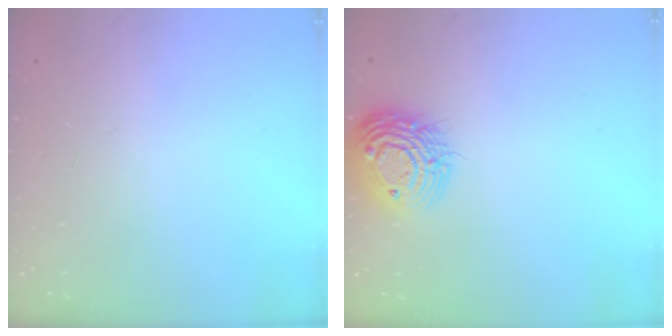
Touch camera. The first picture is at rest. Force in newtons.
{"total": 15.6, "press": 15.5, "slide": 1.4}